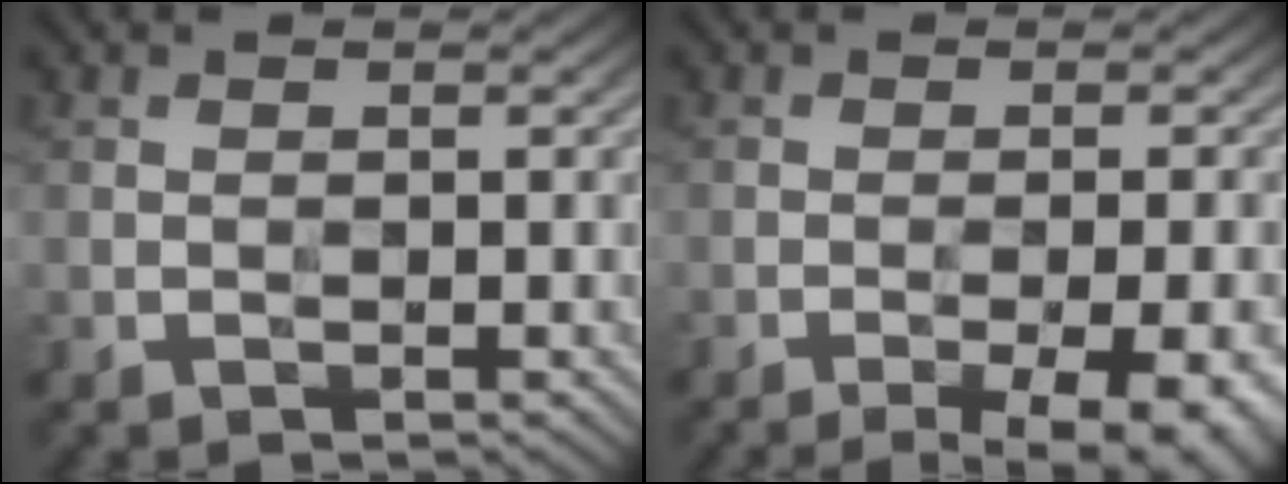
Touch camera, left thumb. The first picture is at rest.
{"total": 8.9, "force": [-4.7, 2.4, 7.2], "torque": [-0.096, -0.004, -0.051]}